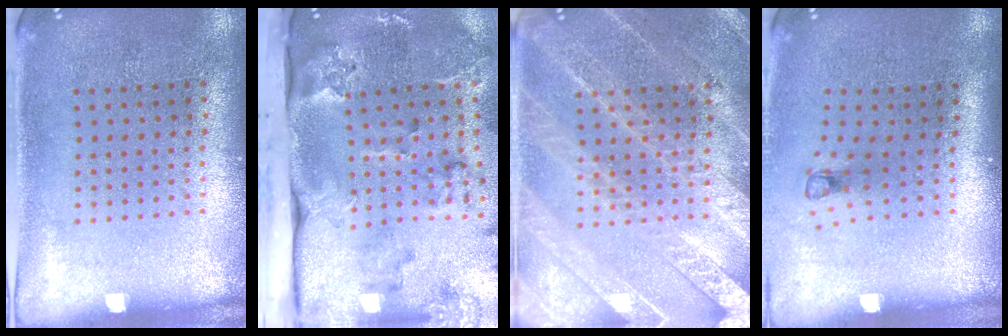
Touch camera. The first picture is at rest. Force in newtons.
{"total": 3.9, "press": 2.7, "slide": 2.7}
{"total": 3.1, "press": 3.1, "slide": 0.4}
{"total": 0.8, "press": 0.4, "slide": 0.7}